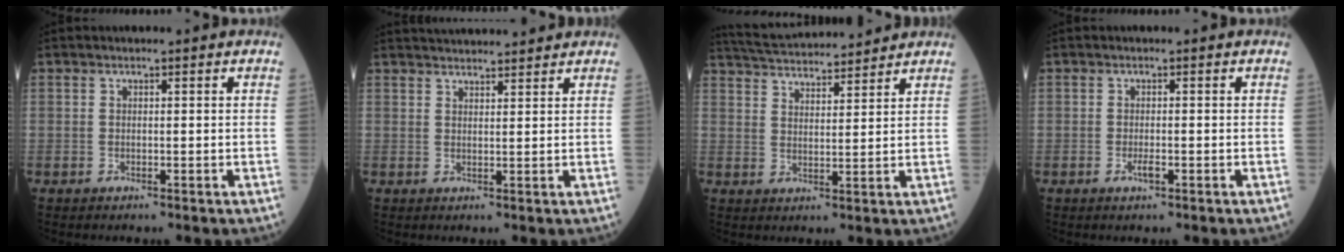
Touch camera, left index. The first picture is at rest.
{"total": 8.3, "force": [7.9, 0.8, 2.4], "torque": [-0.038, 0.030, 0.111]}
{"total": 13.3, "force": [12.6, 1.4, 4.1], "torque": [-0.082, 0.029, 0.200]}
{"total": 1.2, "force": [-0.6, 0.2, 1.0], "torque": [-0.023, -0.001, -0.009]}